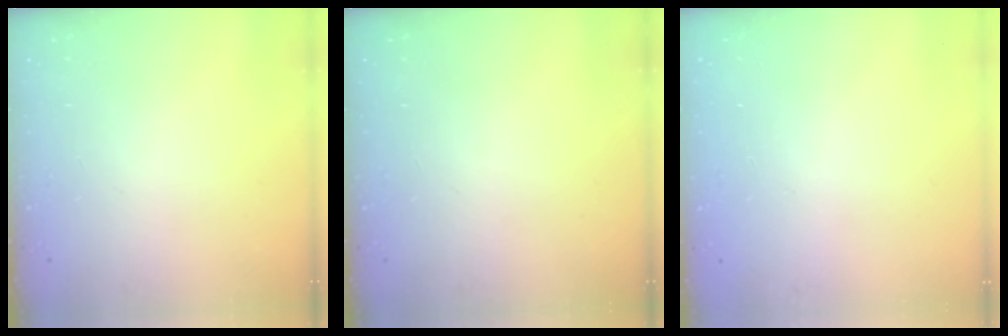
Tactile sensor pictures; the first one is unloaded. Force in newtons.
{"total": 0.0}
{"total": 0.0}